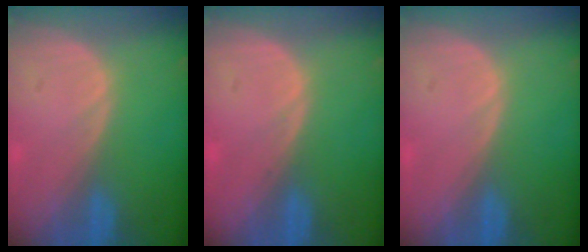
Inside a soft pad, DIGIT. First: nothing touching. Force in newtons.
{"total": 0.5, "press": 0.1, "slide": 0.5}
{"total": 0.0}